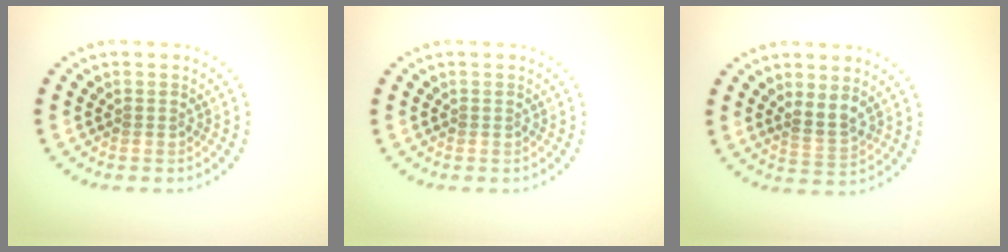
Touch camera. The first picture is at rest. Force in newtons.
{"total": 0.0}
{"total": 2.0, "press": 1.7, "slide": 1.0}